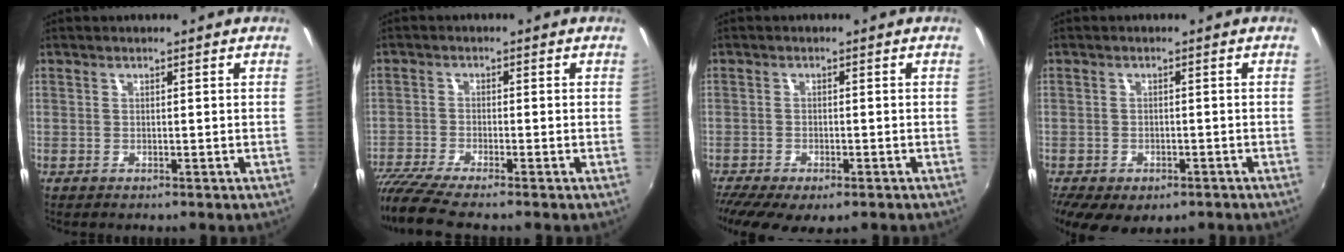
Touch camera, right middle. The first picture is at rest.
{"total": 8.3, "force": [-7.2, -0.1, 4.0], "torque": [-0.100, -0.040, -0.131]}
{"total": 9.8, "force": [-6.9, 3.5, 6.0], "torque": [-0.138, -0.049, -0.111]}
{"total": 10.6, "force": [-6.5, 5.7, 6.2], "torque": [-0.146, -0.045, -0.096]}